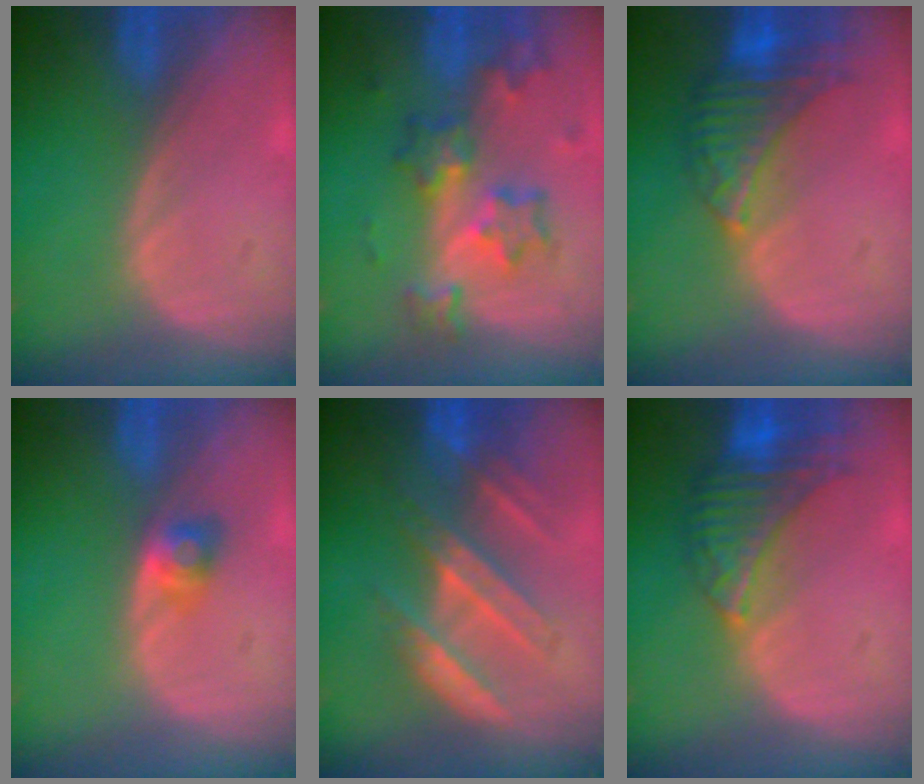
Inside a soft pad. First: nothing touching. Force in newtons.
{"total": 8.4, "press": 7.3, "slide": 4.1}
{"total": 8.0, "press": 7.1, "slide": 3.8}
{"total": 2.7, "press": 2.4, "slide": 1.1}
{"total": 7.1, "press": 7.1, "slide": 0.3}
{"total": 8.0, "press": 7.1, "slide": 3.8}